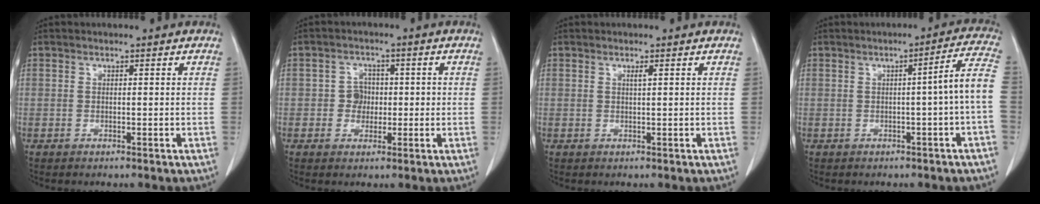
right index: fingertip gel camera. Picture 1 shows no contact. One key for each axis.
{"total": 3.4, "fx": -0.2, "fy": 3.2, "fz": 1.2, "tx": -0.012, "ty": 0.011, "tz": -0.003}
{"total": 0.7, "fx": 0.3, "fy": -0.1, "fz": 0.6, "tx": -0.013, "ty": 0.000, "tz": 0.007}
{"total": 6.2, "fx": -1.0, "fy": -0.9, "fz": 6.0, "tx": -0.072, "ty": 0.013, "tz": -0.016}